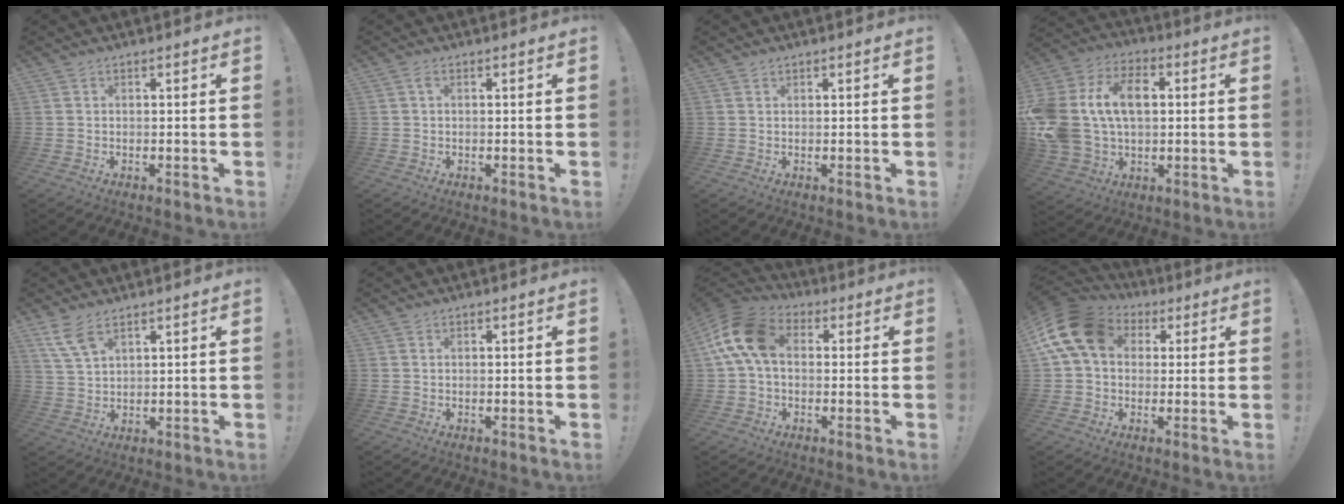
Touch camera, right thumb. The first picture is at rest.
{"total": 1.0, "force": [0.2, 0.4, 0.9], "torque": [-0.020, 0.003, 0.003]}
{"total": 0.7, "force": [0.6, 0.3, 0.0], "torque": [0.001, -0.001, 0.012]}
{"total": 20.2, "force": [3.7, 14.1, 13.9], "torque": [-0.258, -0.001, 0.069]}
{"total": 6.8, "force": [4.7, 2.9, 4.0], "torque": [-0.078, -0.020, 0.090]}
{"total": 0.0}
{"total": 14.8, "force": [2.2, 9.7, 10.9], "torque": [-0.220, 0.018, 0.045]}
{"total": 15.7, "force": [4.3, 11.5, 9.9], "torque": [-0.185, -0.001, 0.083]}